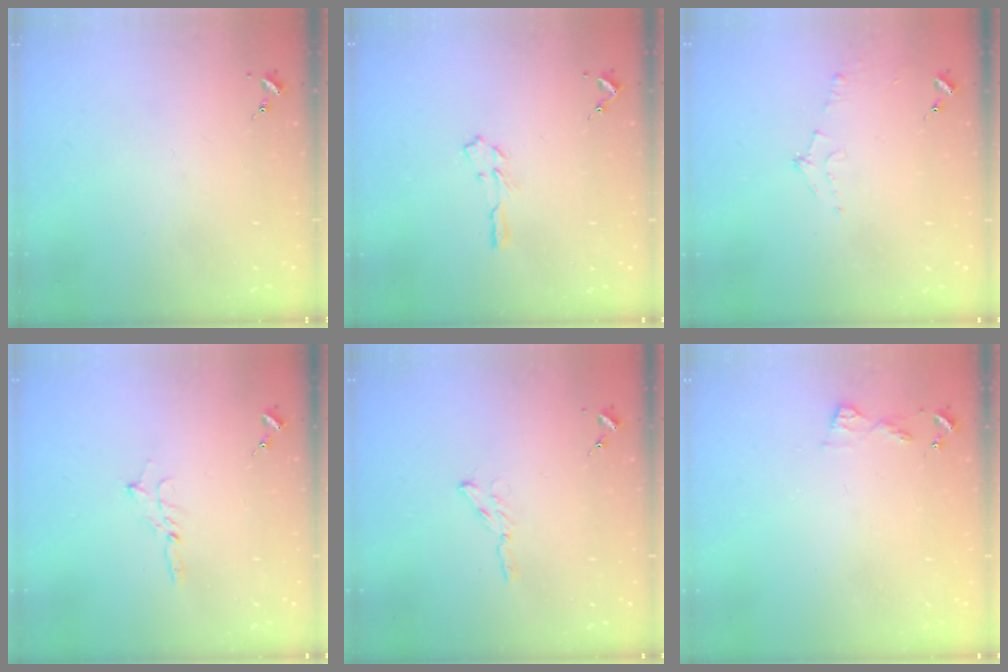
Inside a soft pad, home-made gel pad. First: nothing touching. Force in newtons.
{"total": 3.6, "press": 3.6, "slide": 0.4}
{"total": 7.2, "press": 7.2, "slide": 0.8}
{"total": 2.7, "press": 2.7, "slide": 0.2}
{"total": 2.7, "press": 2.7, "slide": 0.2}
{"total": 5.1, "press": 5.0, "slide": 0.4}